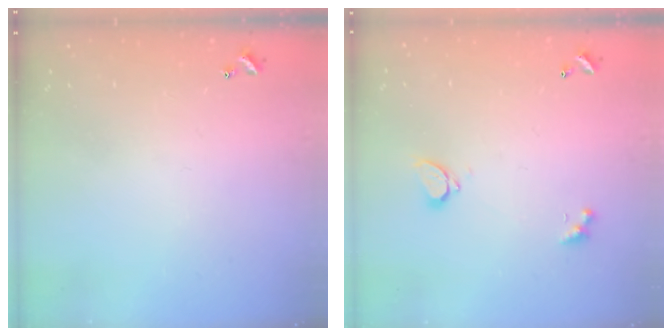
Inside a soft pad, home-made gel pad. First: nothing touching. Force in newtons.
{"total": 2.1, "press": 1.8, "slide": 1.0}